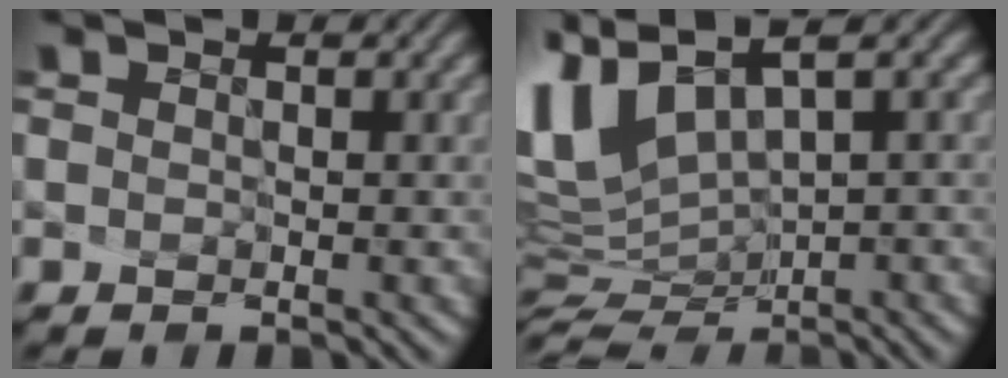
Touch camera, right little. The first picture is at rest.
{"total": 4.8, "force": [1.1, 1.5, 4.5], "torque": [-0.124, -0.019, 0.047]}